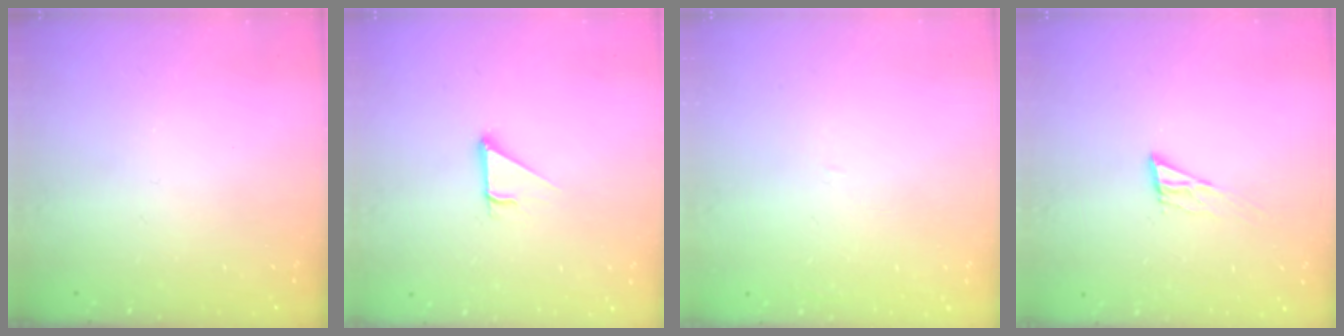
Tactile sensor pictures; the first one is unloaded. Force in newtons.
{"total": 2.9, "press": 2.8, "slide": 0.2}
{"total": 0.9, "press": 0.9, "slide": 0.1}
{"total": 6.4, "press": 6.4, "slide": 1.0}